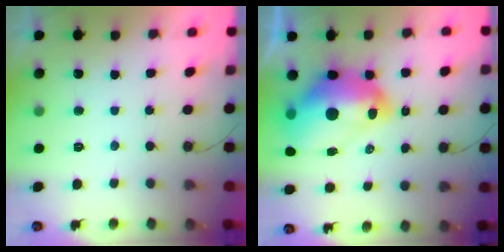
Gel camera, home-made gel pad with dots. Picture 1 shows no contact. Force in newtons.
{"total": 19.9, "press": 19.7, "slide": 2.3}